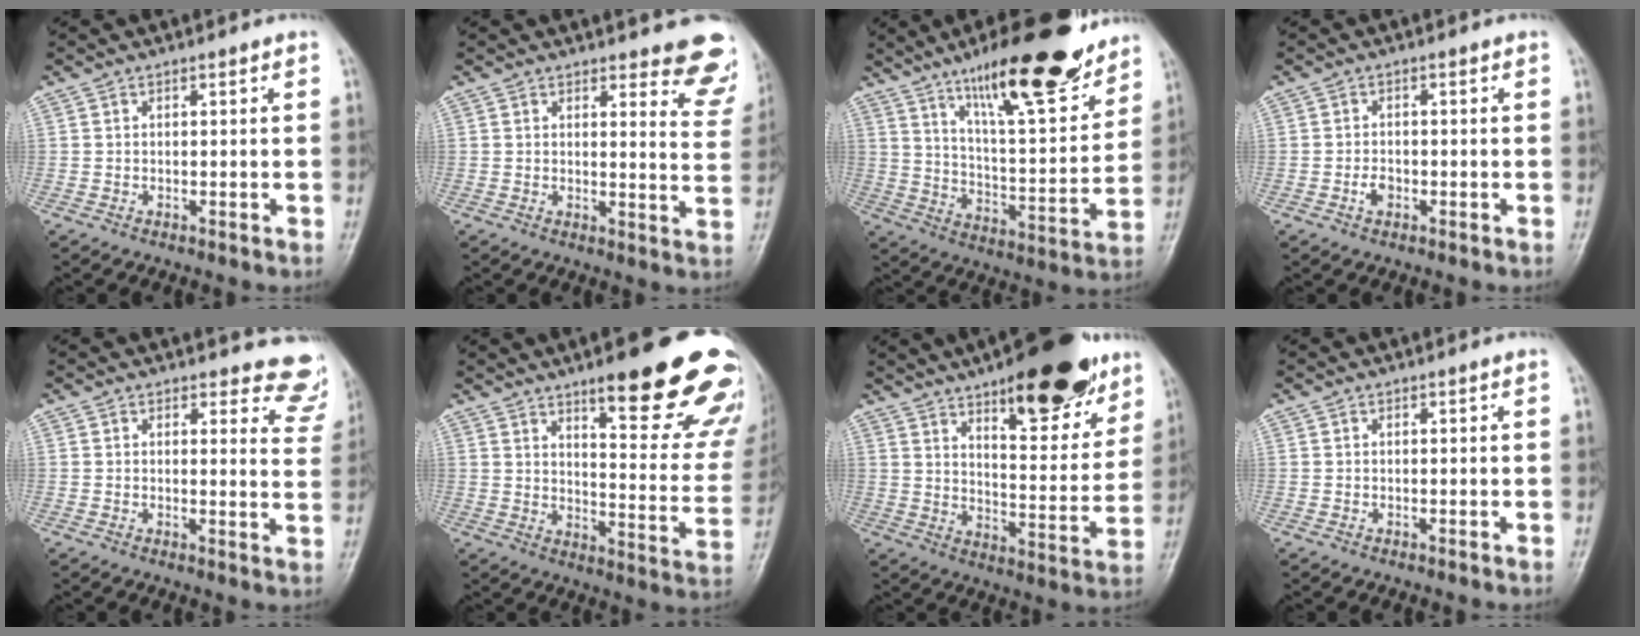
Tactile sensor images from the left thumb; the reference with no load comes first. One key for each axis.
{"total": 10.9, "fx": 9.1, "fy": 3.3, "fz": 5.0, "tx": -0.014, "ty": -0.059, "tz": 0.081}
{"total": 23.1, "fx": 15.8, "fy": 5.6, "fz": 15.9, "tx": -0.213, "ty": -0.071, "tz": 0.257}
{"total": 2.1, "fx": -0.8, "fy": 1.5, "fz": 1.3, "tx": -0.017, "ty": 0.003, "tz": -0.018}
{"total": 9.2, "fx": 8.6, "fy": 3.1, "fz": 0.7, "tx": 0.046, "ty": -0.067, "tz": 0.059}
{"total": 24.1, "fx": 15.6, "fy": 5.7, "fz": 17.5, "tx": -0.186, "ty": -0.077, "tz": 0.206}
{"total": 23.4, "fx": 14.8, "fy": 7.9, "fz": 16.2, "tx": -0.187, "ty": -0.060, "tz": 0.221}
{"total": 0.0}